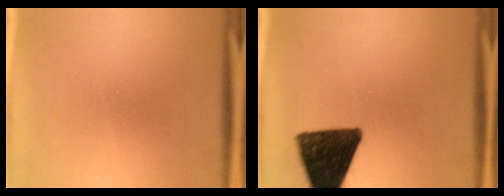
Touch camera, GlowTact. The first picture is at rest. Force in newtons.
{"total": 13.9}